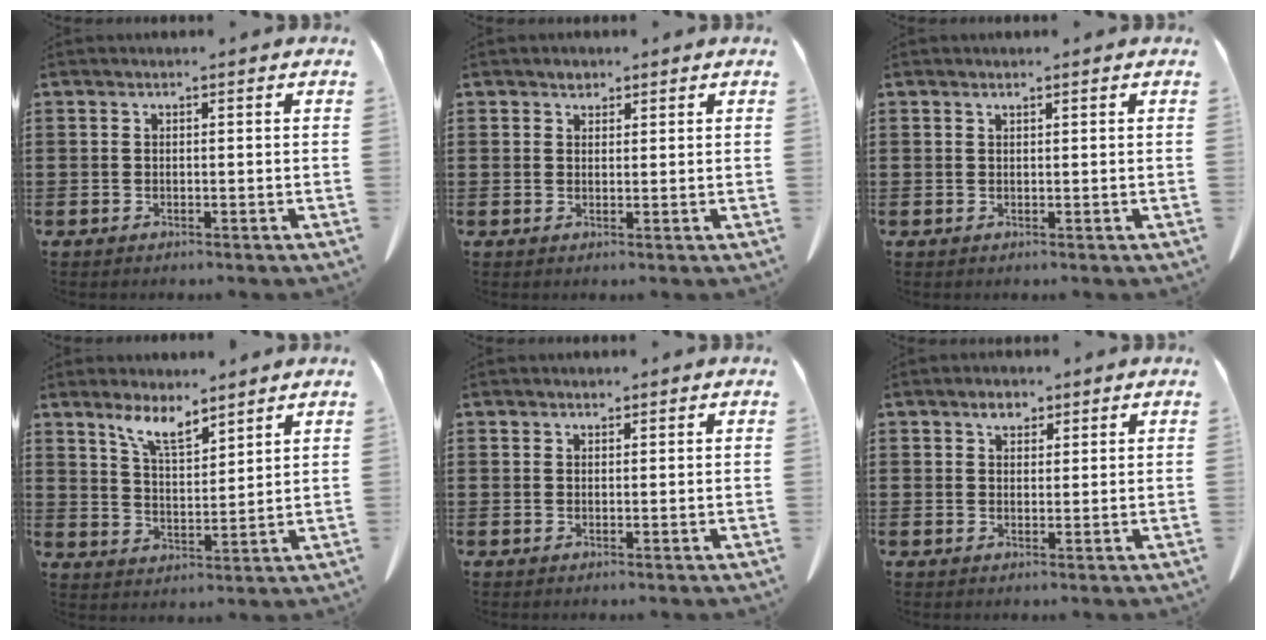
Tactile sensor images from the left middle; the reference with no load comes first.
{"total": 1.5, "force": [1.3, 0.8, 0.3], "torque": [-0.002, -0.003, 0.024]}
{"total": 0.6, "force": [0.5, 0.1, 0.4], "torque": [-0.010, -0.001, 0.010]}
{"total": 6.5, "force": [5.4, 1.3, 3.2], "torque": [-0.078, -0.018, 0.098]}
{"total": 1.0, "force": [1.0, 0.4, 0.1], "torque": [-0.005, 0.001, 0.020]}
{"total": 2.7, "force": [2.0, 1.3, 1.4], "torque": [-0.014, -0.004, 0.034]}